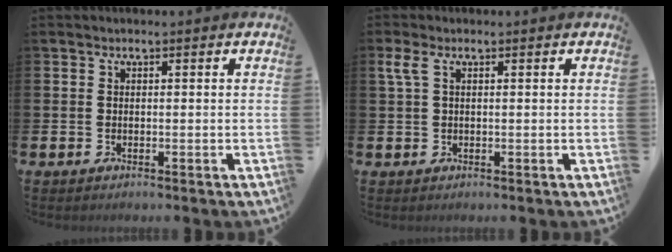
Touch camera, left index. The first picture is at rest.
{"total": 2.3, "force": [0.8, 0.9, 2.0], "torque": [-0.050, 0.010, 0.014]}